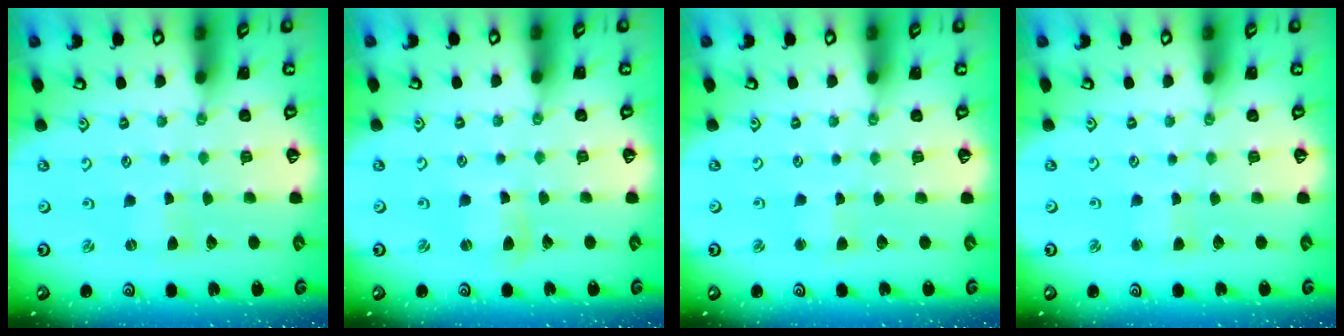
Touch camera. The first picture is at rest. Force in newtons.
{"total": 3.2, "press": 3.1, "slide": 0.5}
{"total": 1.9, "press": 1.9, "slide": 0.3}
{"total": 2.1, "press": 2.0, "slide": 0.3}